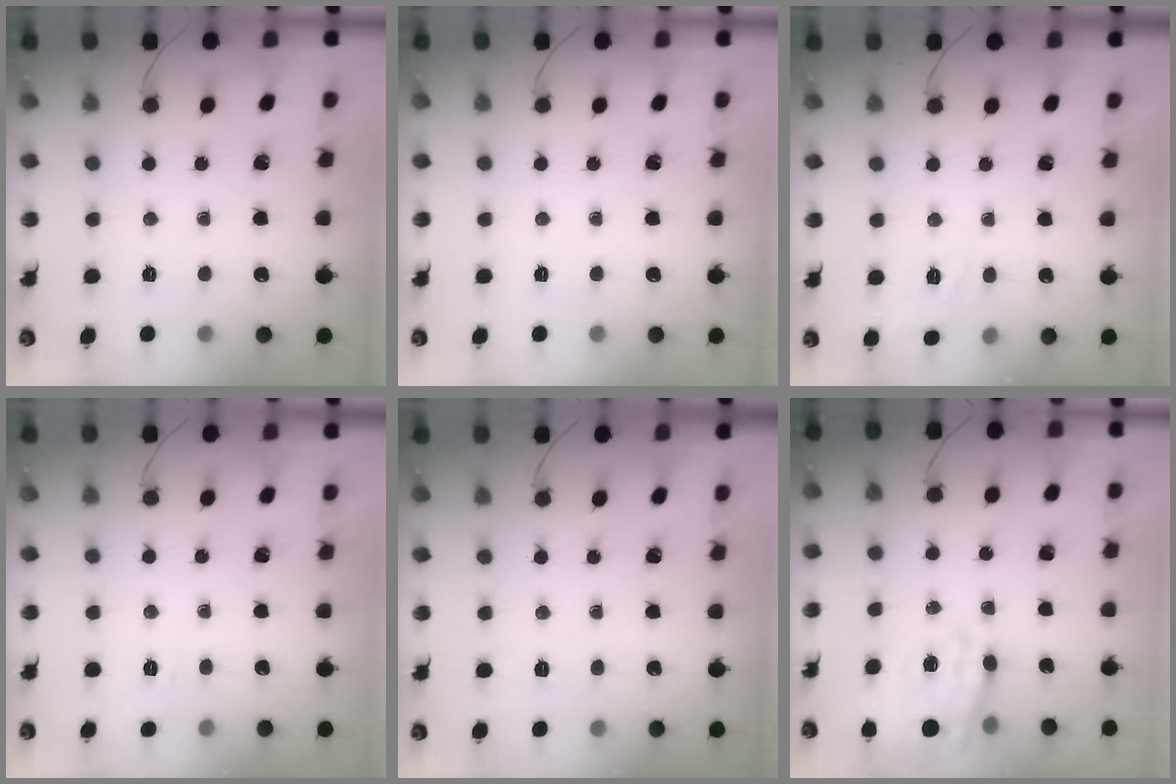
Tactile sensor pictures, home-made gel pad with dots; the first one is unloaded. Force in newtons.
{"total": 0.0}
{"total": 9.7, "press": 9.6, "slide": 1.7}
{"total": 2.7, "press": 2.1, "slide": 1.6}
{"total": 1.9, "press": 1.0, "slide": 1.6}
{"total": 14.4, "press": 14.1, "slide": 2.7}